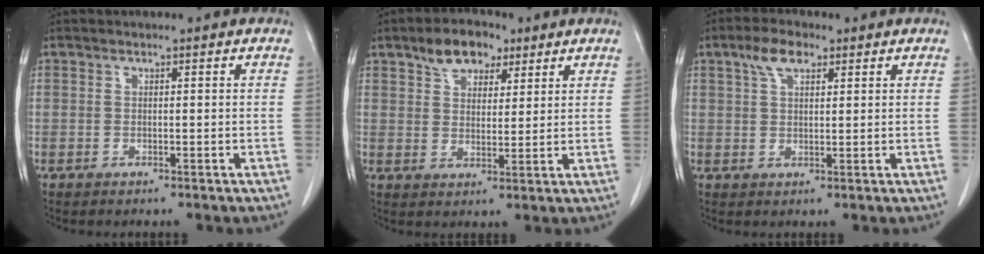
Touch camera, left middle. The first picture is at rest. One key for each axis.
{"total": 7.0, "fx": 4.4, "fy": 3.9, "fz": 3.7, "tx": -0.060, "ty": 0.017, "tz": 0.077}
{"total": 4.6, "fx": 2.6, "fy": 2.0, "fz": 3.2, "tx": -0.069, "ty": 0.013, "tz": 0.050}